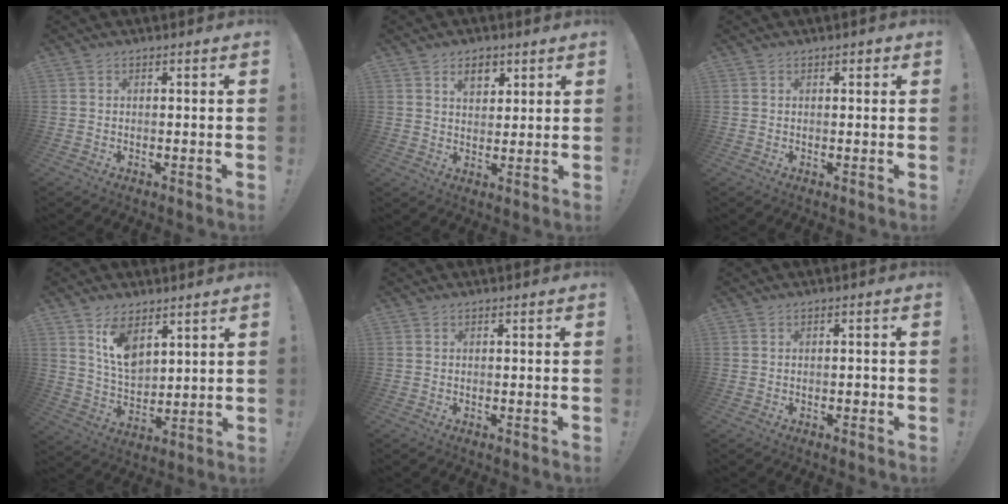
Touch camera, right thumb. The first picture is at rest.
{"total": 6.5, "force": [3.7, 4.6, 2.7], "torque": [-0.033, -0.016, 0.067]}
{"total": 0.9, "force": [0.2, 0.8, 0.5], "torque": [-0.002, 0.001, 0.001]}
{"total": 10.3, "force": [6.4, 6.0, 5.4], "torque": [-0.092, -0.039, 0.122]}
{"total": 0.0}
{"total": 1.3, "force": [-0.8, 0.6, 0.8], "torque": [-0.011, 0.004, -0.014]}